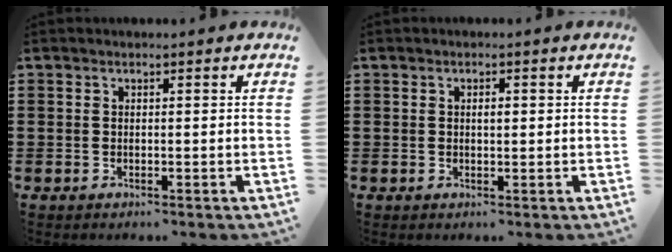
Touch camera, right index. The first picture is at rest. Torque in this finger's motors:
{"motor_torque": [0.37, -0.21, 0.03, 0.03]}